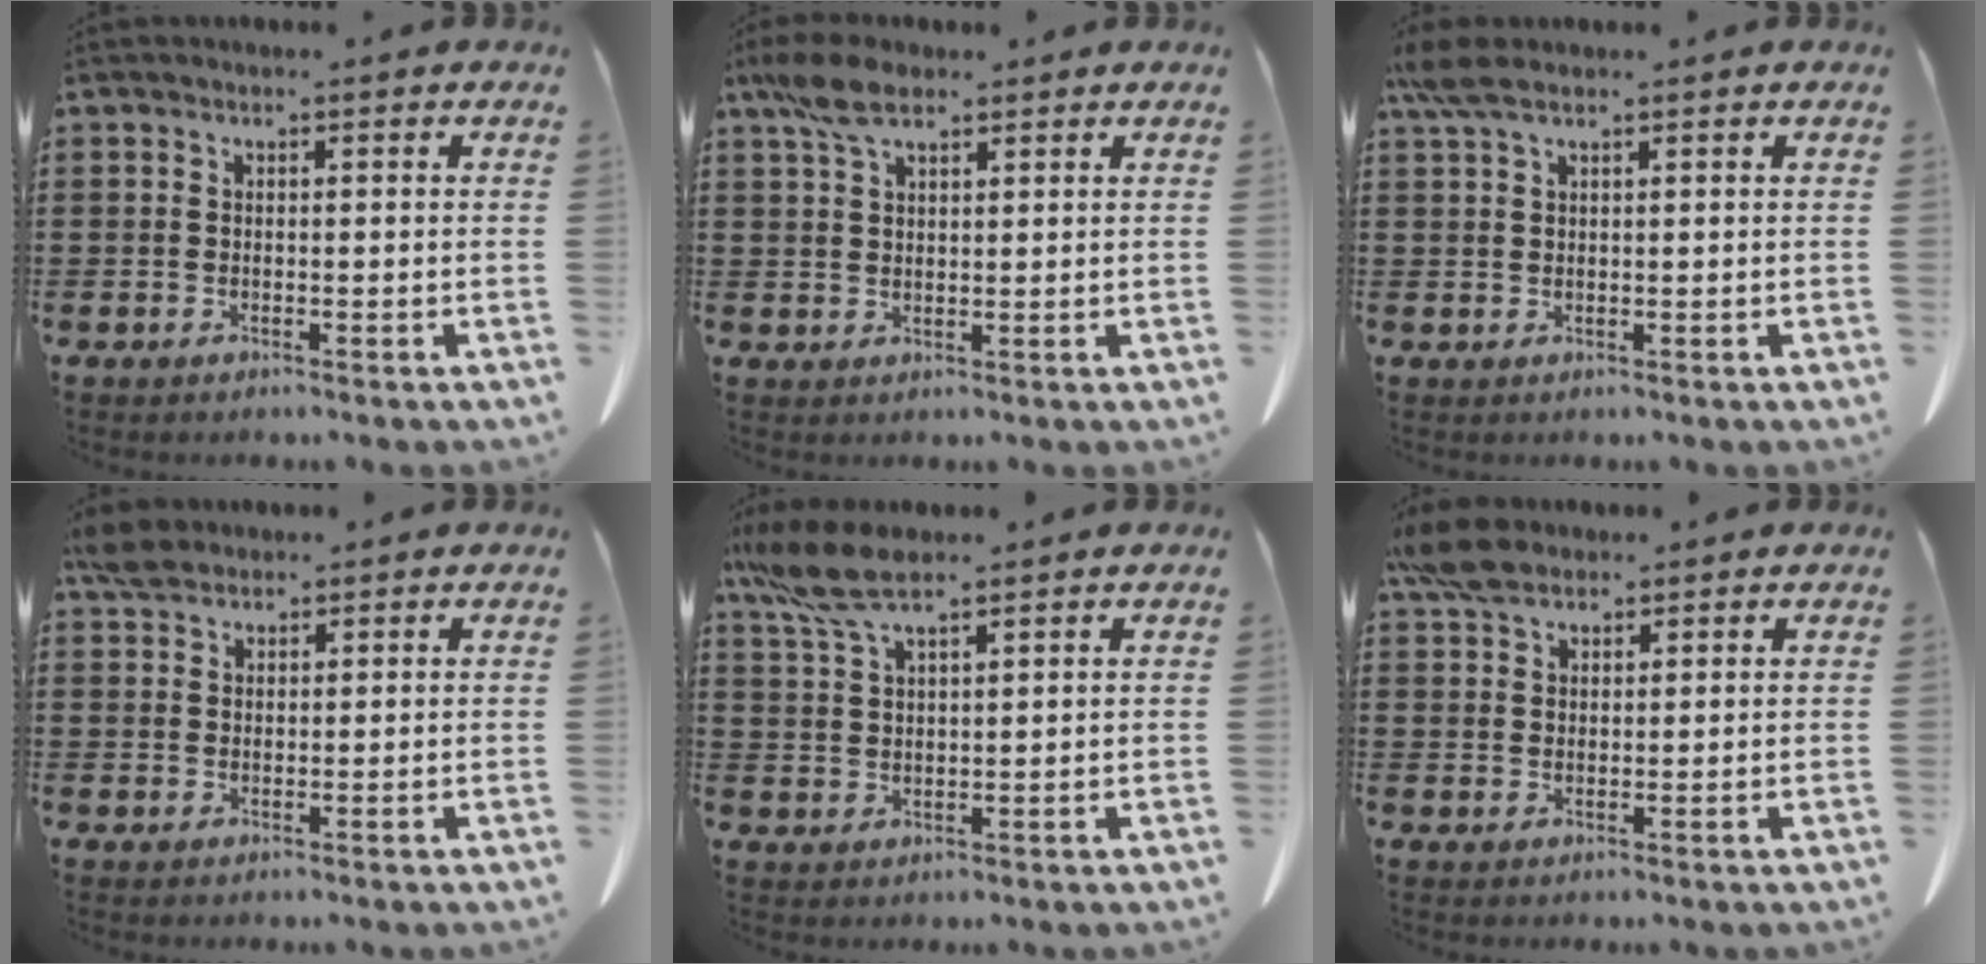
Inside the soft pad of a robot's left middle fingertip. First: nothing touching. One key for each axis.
{"total": 6.0, "fx": 3.9, "fy": 2.3, "fz": 4.0, "tx": -0.089, "ty": 0.002, "tz": 0.073}
{"total": 3.6, "fx": 2.2, "fy": 1.0, "fz": 2.7, "tx": -0.067, "ty": -0.002, "tz": 0.039}
{"total": 3.2, "fx": 2.7, "fy": 1.3, "fz": 1.2, "tx": -0.031, "ty": 0.003, "tz": 0.054}
{"total": 7.5, "fx": 5.4, "fy": 1.7, "fz": 5.0, "tx": -0.124, "ty": -0.012, "tz": 0.097}
{"total": 5.8, "fx": 4.5, "fy": 2.4, "fz": 2.7, "tx": -0.067, "ty": -0.002, "tz": 0.088}